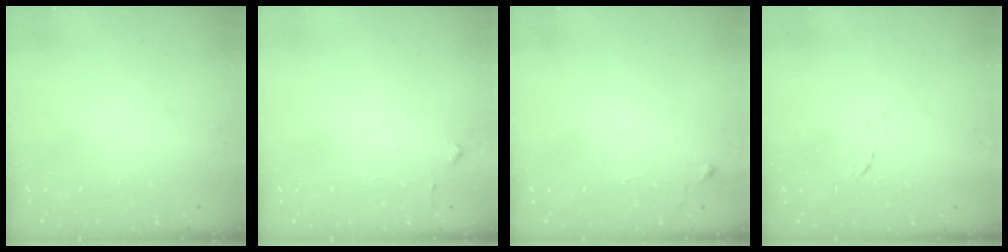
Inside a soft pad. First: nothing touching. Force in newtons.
{"total": 2.7, "press": 2.6, "slide": 0.4}
{"total": 6.7, "press": 6.7, "slide": 0.9}
{"total": 5.3, "press": 5.2, "slide": 0.5}